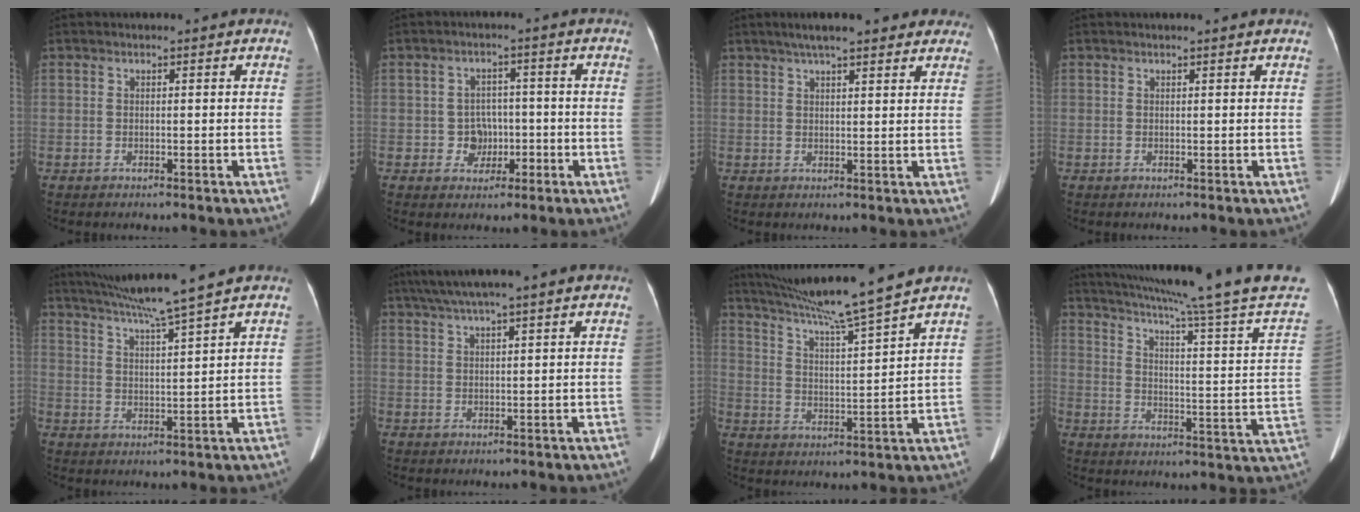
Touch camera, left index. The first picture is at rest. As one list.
[{"total": 3.9, "force": [-1.1, 3.5, 1.2], "torque": [-0.017, 0.012, -0.013]}, {"total": 12.0, "force": [9.6, 2.3, 6.9], "torque": [-0.089, 0.035, 0.124]}, {"total": 1.9, "force": [1.8, 0.0, 0.7], "torque": [-0.010, 0.013, 0.018]}, {"total": 9.8, "force": [8.3, -2.2, 4.7], "torque": [-0.082, 0.000, 0.139]}, {"total": 7.4, "force": [5.7, -0.9, 4.6], "torque": [-0.081, 0.034, 0.092]}, {"total": 14.1, "force": [12.1, -2.3, 6.8], "torque": [-0.119, -0.008, 0.199]}, {"total": 24.8, "force": [21.1, -3.2, 12.5], "torque": [-0.209, -0.076, 0.278]}]